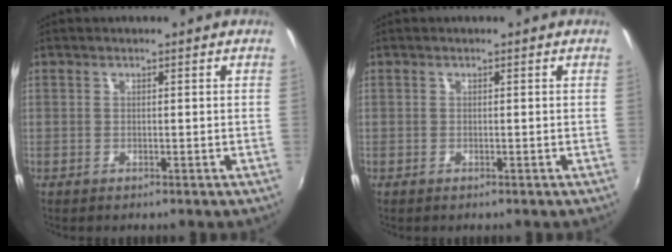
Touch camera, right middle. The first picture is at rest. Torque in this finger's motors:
{"motor_torque": [0.00, 0.00, 0.00, -0.01]}